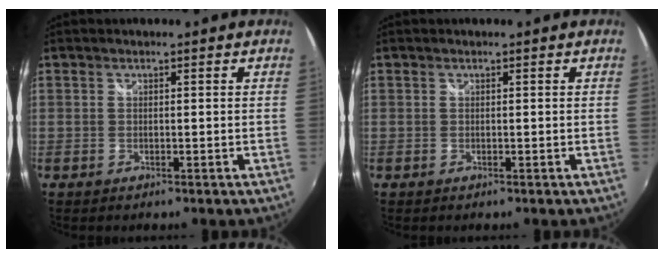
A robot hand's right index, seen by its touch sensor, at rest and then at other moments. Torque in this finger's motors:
{"motor_torque": [0.00, 0.00, 0.02, 0.01]}